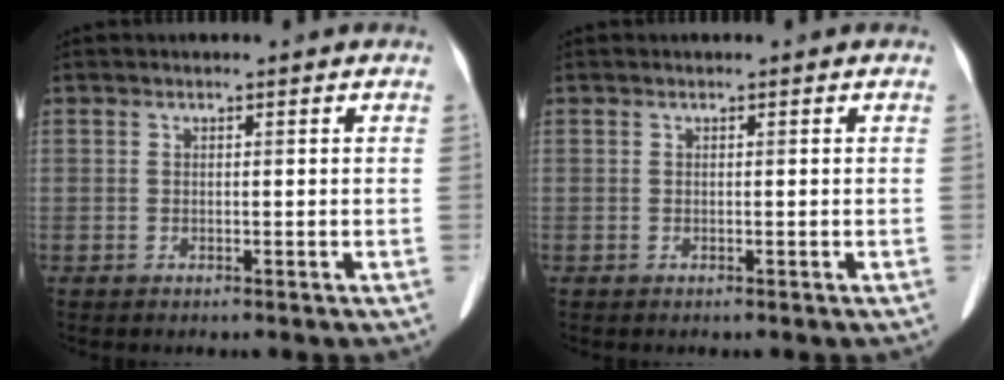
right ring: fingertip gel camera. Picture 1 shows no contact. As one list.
[{"total": 0.0}]